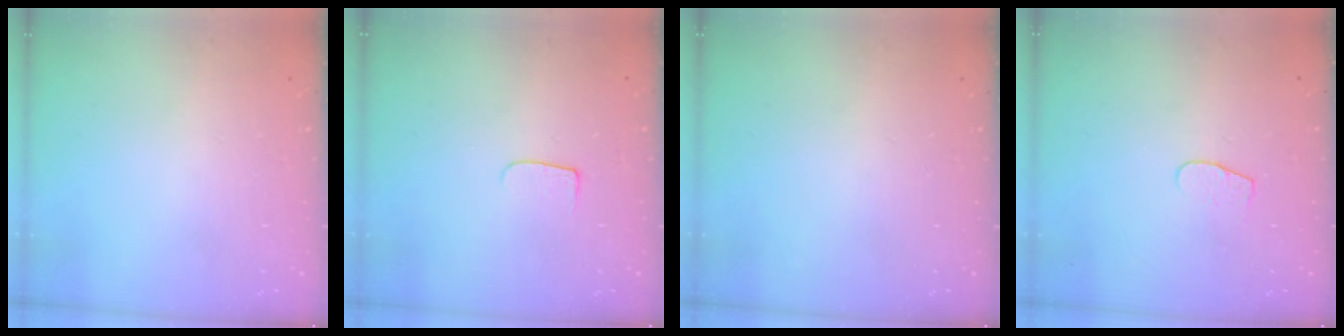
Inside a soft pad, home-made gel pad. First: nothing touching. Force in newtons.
{"total": 5.3, "press": 5.2, "slide": 0.6}
{"total": 0.0}
{"total": 4.6, "press": 4.6, "slide": 0.4}